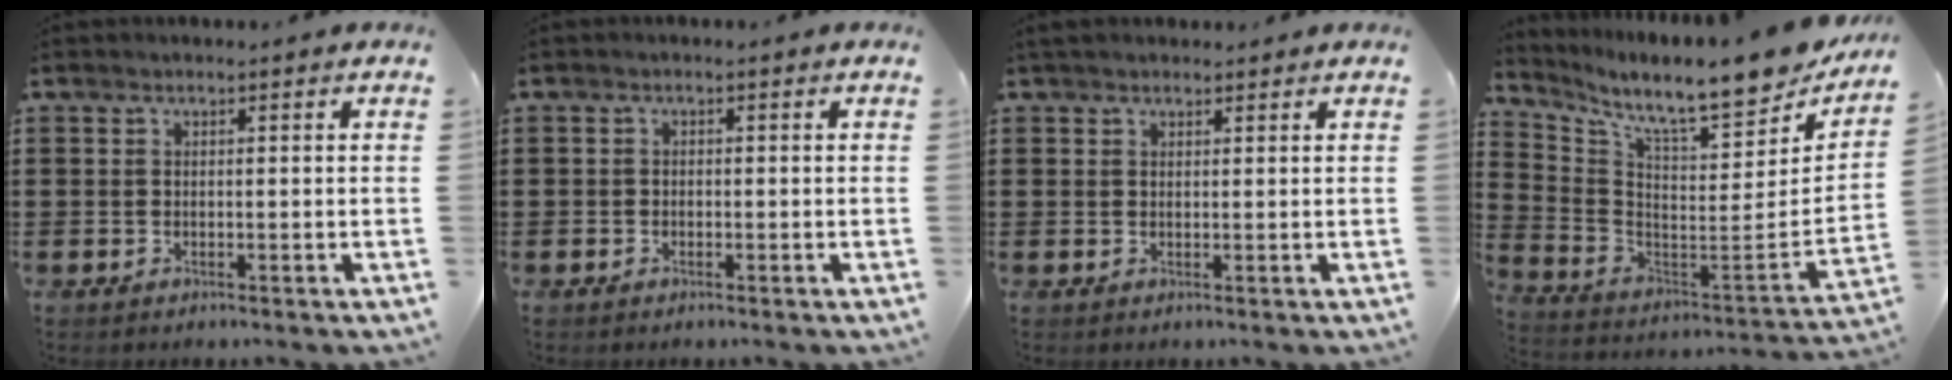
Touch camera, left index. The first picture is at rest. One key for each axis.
{"total": 0.7, "fx": -0.5, "fy": 0.4, "fz": 0.1, "tx": -0.005, "ty": 0.001, "tz": -0.012}
{"total": 1.4, "fx": 1.2, "fy": 0.6, "fz": 0.3, "tx": -0.009, "ty": 0.005, "tz": 0.023}
{"total": 9.4, "fx": 8.1, "fy": 0.6, "fz": 4.8, "tx": -0.107, "ty": -0.082, "tz": 0.128}